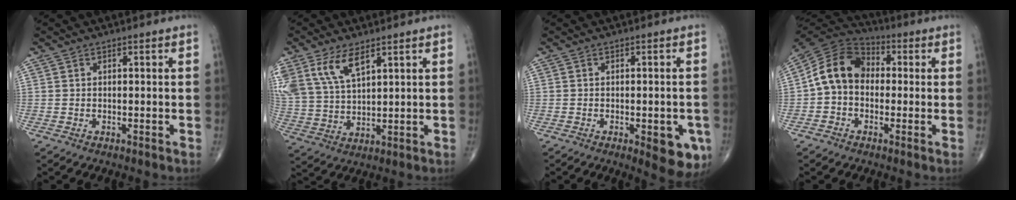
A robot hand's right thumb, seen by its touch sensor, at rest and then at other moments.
{"total": 10.7, "force": [6.2, 4.8, 7.3], "torque": [-0.148, -0.013, 0.134]}
{"total": 8.0, "force": [-2.8, 3.0, 6.8], "torque": [-0.062, -0.004, -0.027]}
{"total": 11.4, "force": [-0.3, 8.9, 7.1], "torque": [-0.117, 0.037, -0.023]}